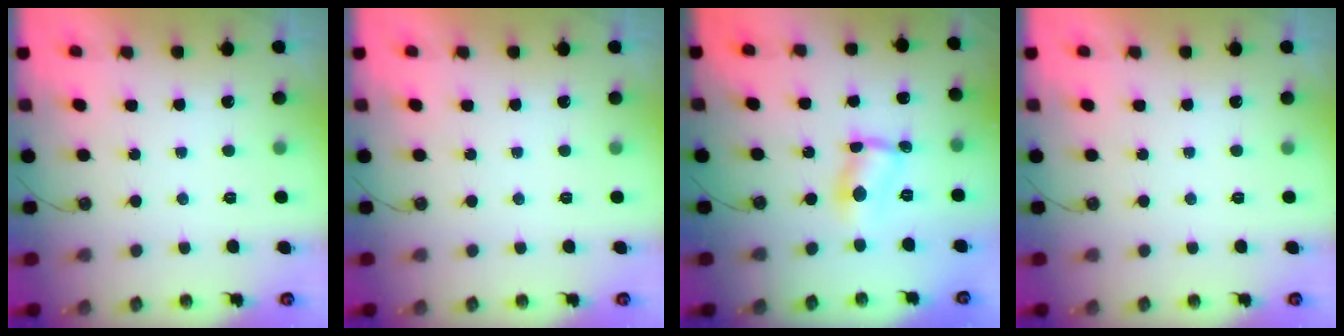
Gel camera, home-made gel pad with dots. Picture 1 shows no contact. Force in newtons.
{"total": 0.0}
{"total": 4.3, "press": 4.3, "slide": 0.2}
{"total": 0.0}